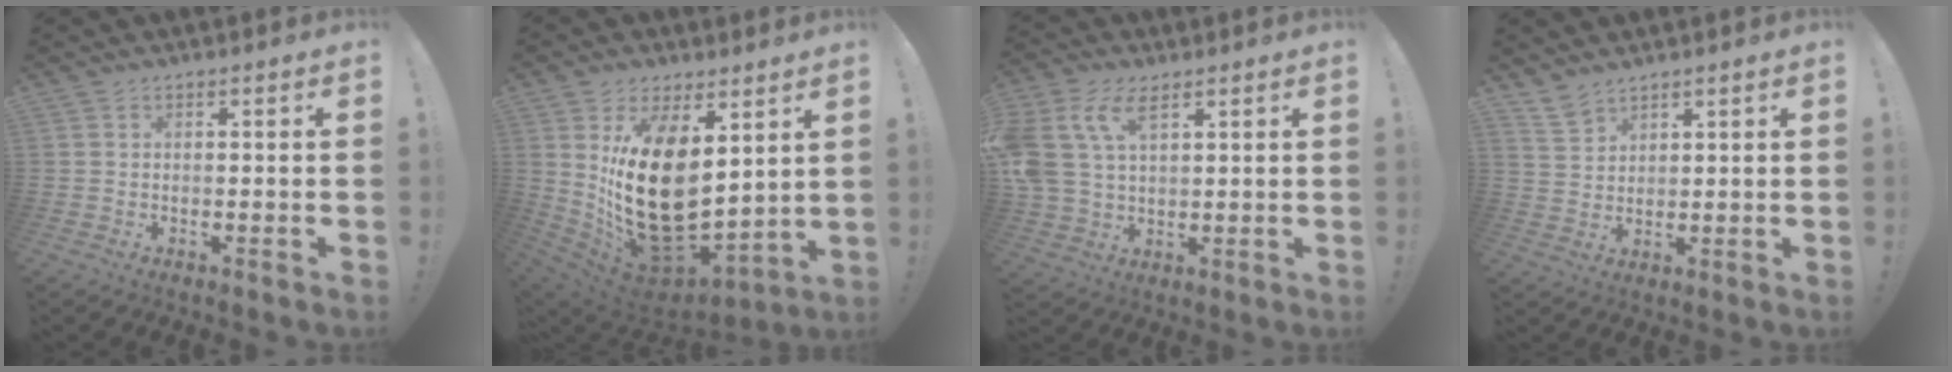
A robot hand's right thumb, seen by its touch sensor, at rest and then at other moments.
{"total": 23.9, "force": [3.9, 14.0, 19.0], "torque": [-0.366, -0.047, 0.084]}
{"total": 12.2, "force": [5.6, 7.1, 8.2], "torque": [-0.188, -0.011, 0.108]}
{"total": 5.6, "force": [4.6, 2.6, 1.8], "torque": [-0.028, -0.029, 0.088]}